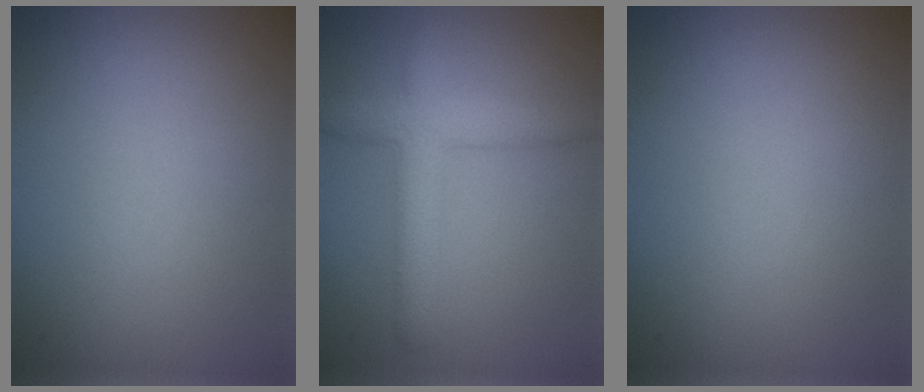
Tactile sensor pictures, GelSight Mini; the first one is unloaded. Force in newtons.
{"total": 4.0, "press": 4.0, "slide": 0.1}
{"total": 0.0}